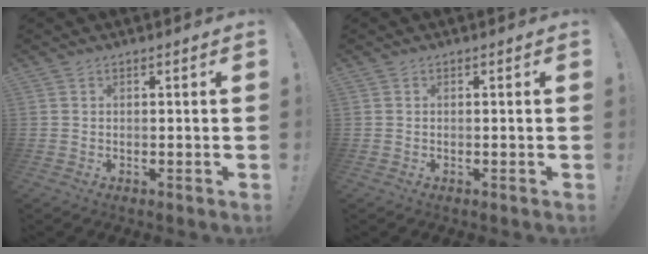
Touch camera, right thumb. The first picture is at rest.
{"total": 0.0}